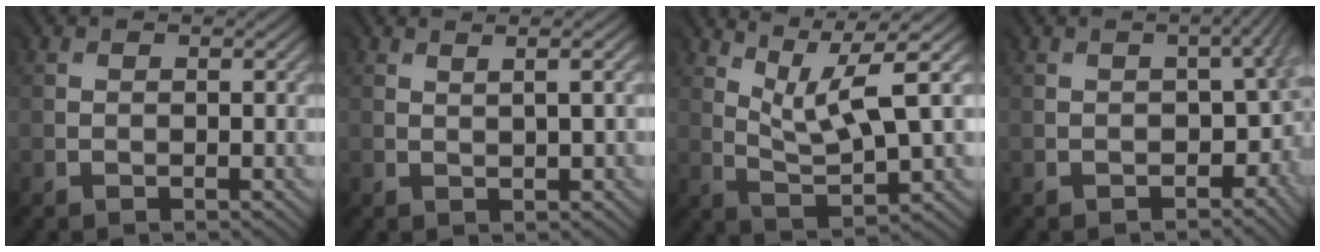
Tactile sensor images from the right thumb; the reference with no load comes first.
{"total": 1.6, "force": [0.9, 0.3, 1.3], "torque": [-0.008, 0.014, 0.007]}
{"total": 7.7, "force": [4.0, 1.4, 6.4], "torque": [-0.120, 0.008, 0.080]}
{"total": 6.2, "force": [-2.3, 3.5, 4.6], "torque": [-0.037, -0.019, -0.009]}